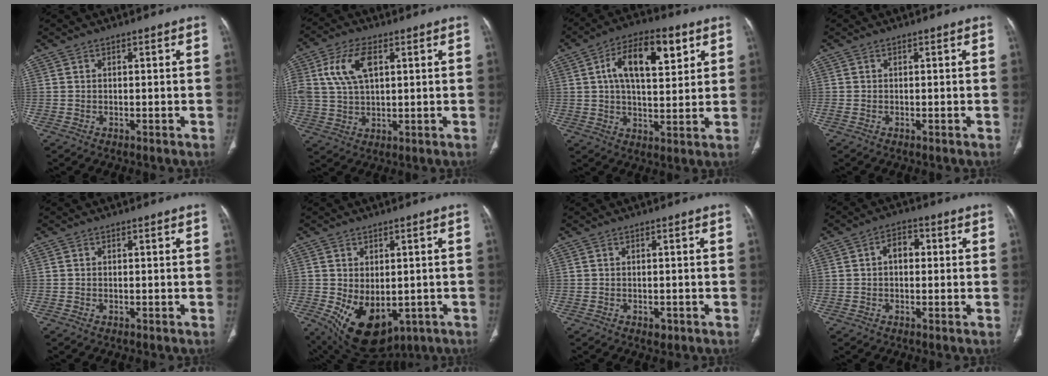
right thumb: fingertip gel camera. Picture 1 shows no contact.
{"total": 10.2, "force": [3.2, 5.7, 7.8], "torque": [-0.157, 0.004, 0.064]}
{"total": 14.4, "force": [5.0, 6.8, 11.7], "torque": [-0.170, 0.001, 0.077]}
{"total": 0.0}
{"total": 0.0}
{"total": 13.8, "force": [-3.9, 8.6, 10.0], "torque": [-0.146, -0.009, -0.032]}
{"total": 1.4, "force": [-0.7, 0.9, 0.8], "torque": [-0.005, 0.002, -0.006]}
{"total": 4.5, "force": [0.4, 3.0, 3.3], "torque": [-0.040, 0.015, 0.000]}